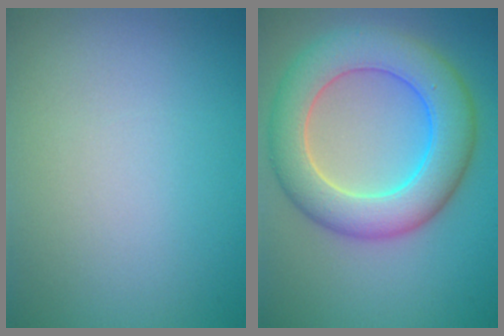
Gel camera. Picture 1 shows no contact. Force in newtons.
{"total": 8.3, "press": 8.3, "slide": 0.6}